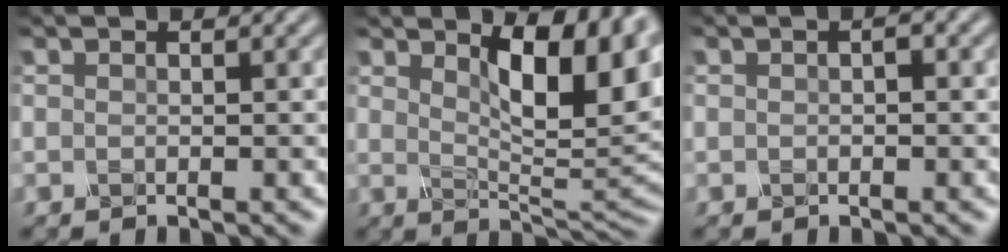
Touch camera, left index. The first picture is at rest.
{"total": 9.1, "force": [3.2, 3.5, 7.8], "torque": [-0.113, -0.005, 0.049]}
{"total": 0.9, "force": [0.0, 0.5, 0.8], "torque": [-0.012, 0.001, -0.001]}